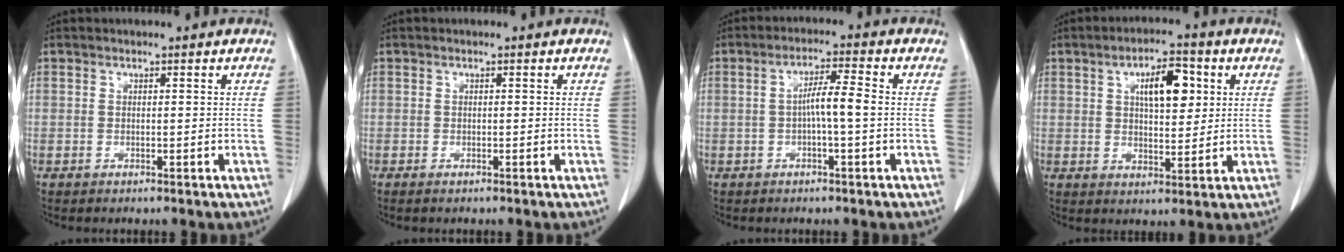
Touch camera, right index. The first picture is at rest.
{"total": 0.5, "force": [-0.4, 0.1, 0.3], "torque": [-0.010, -0.002, -0.006]}
{"total": 4.8, "force": [-0.4, 0.0, 4.7], "torque": [-0.085, 0.009, -0.007]}
{"total": 8.1, "force": [2.6, 3.1, 7.0], "torque": [-0.111, 0.012, 0.043]}